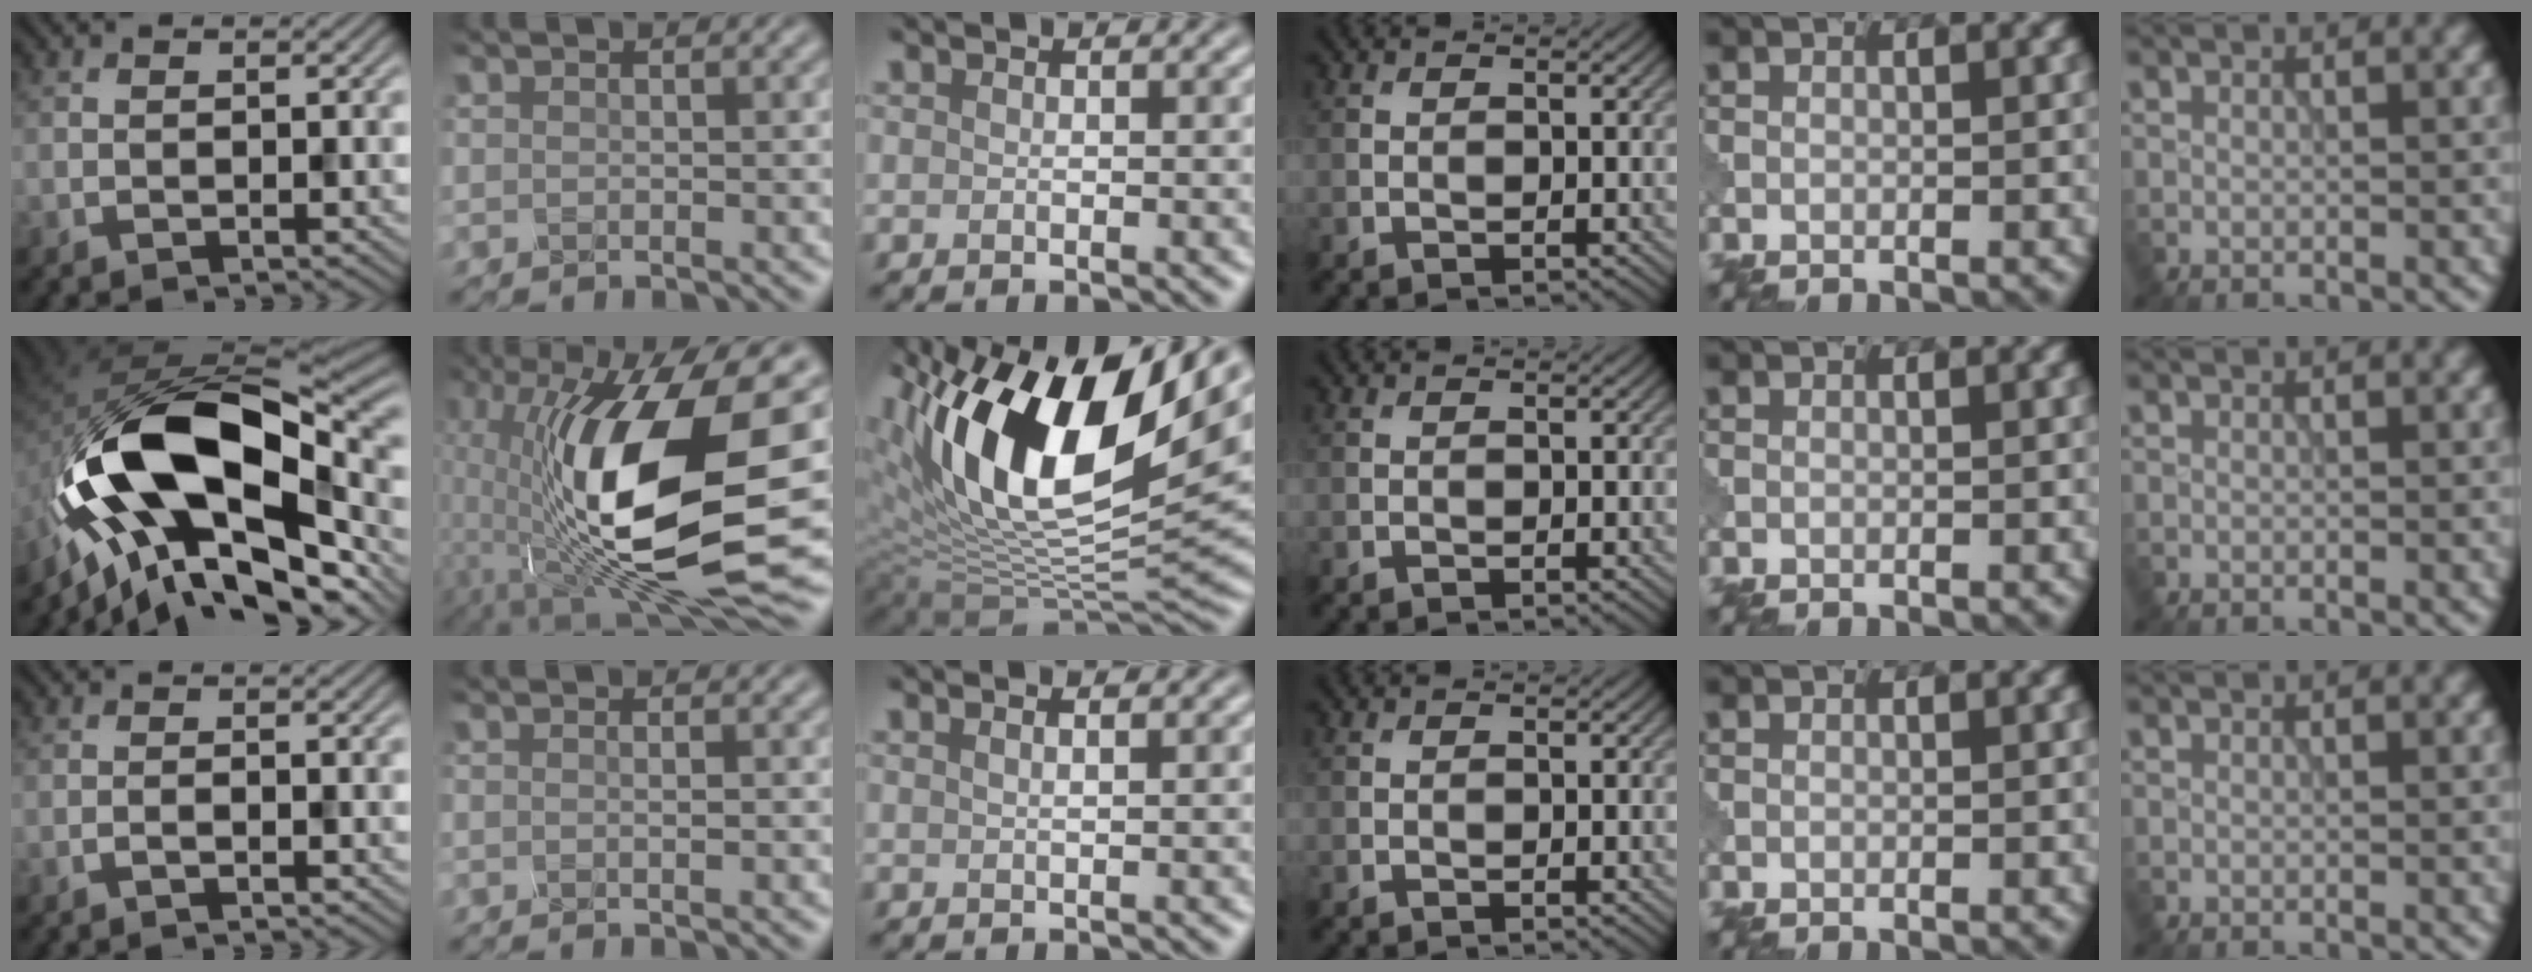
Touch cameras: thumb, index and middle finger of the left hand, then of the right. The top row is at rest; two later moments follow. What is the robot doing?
{"motion": "shake", "object": "medicine bottle"}